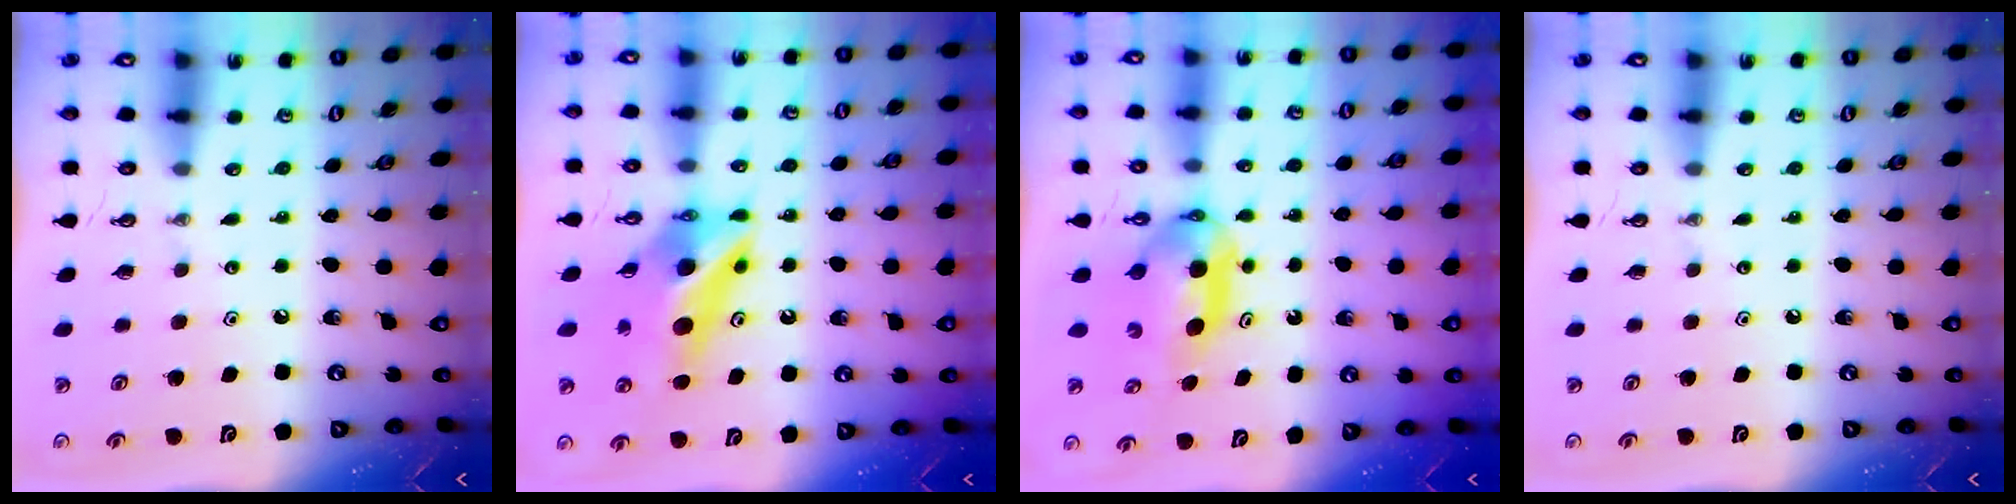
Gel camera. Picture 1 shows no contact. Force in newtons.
{"total": 13.4, "press": 13.4, "slide": 1.3}
{"total": 9.8, "press": 4.7, "slide": 8.5}
{"total": 0.0}